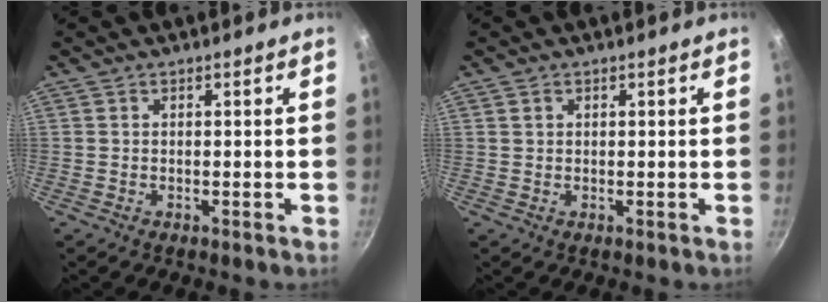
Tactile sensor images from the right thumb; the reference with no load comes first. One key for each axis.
{"total": 0.9, "fx": 0.4, "fy": 0.7, "fz": 0.3, "tx": -0.003, "ty": 0.003, "tz": 0.007}